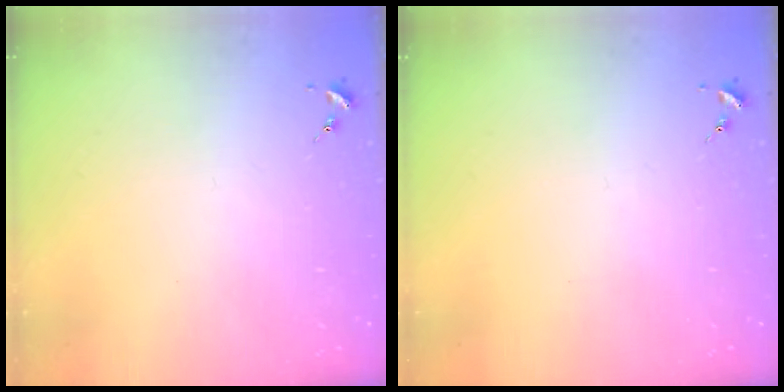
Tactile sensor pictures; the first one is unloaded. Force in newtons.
{"total": 0.0}